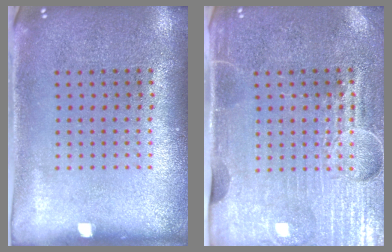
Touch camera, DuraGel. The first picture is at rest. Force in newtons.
{"total": 4.5, "press": 4.0, "slide": 1.9}